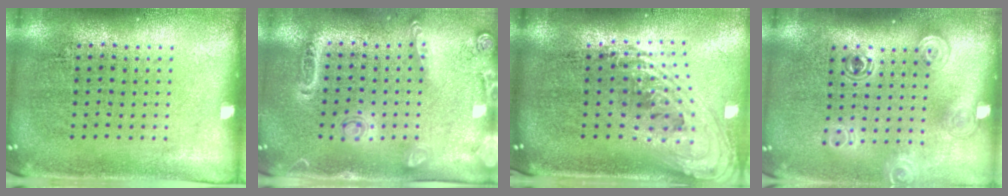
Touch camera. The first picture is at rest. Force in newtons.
{"total": 1.6, "press": 1.4, "slide": 0.8}
{"total": 2.3, "press": 1.6, "slide": 1.7}
{"total": 1.5, "press": 1.3, "slide": 0.8}